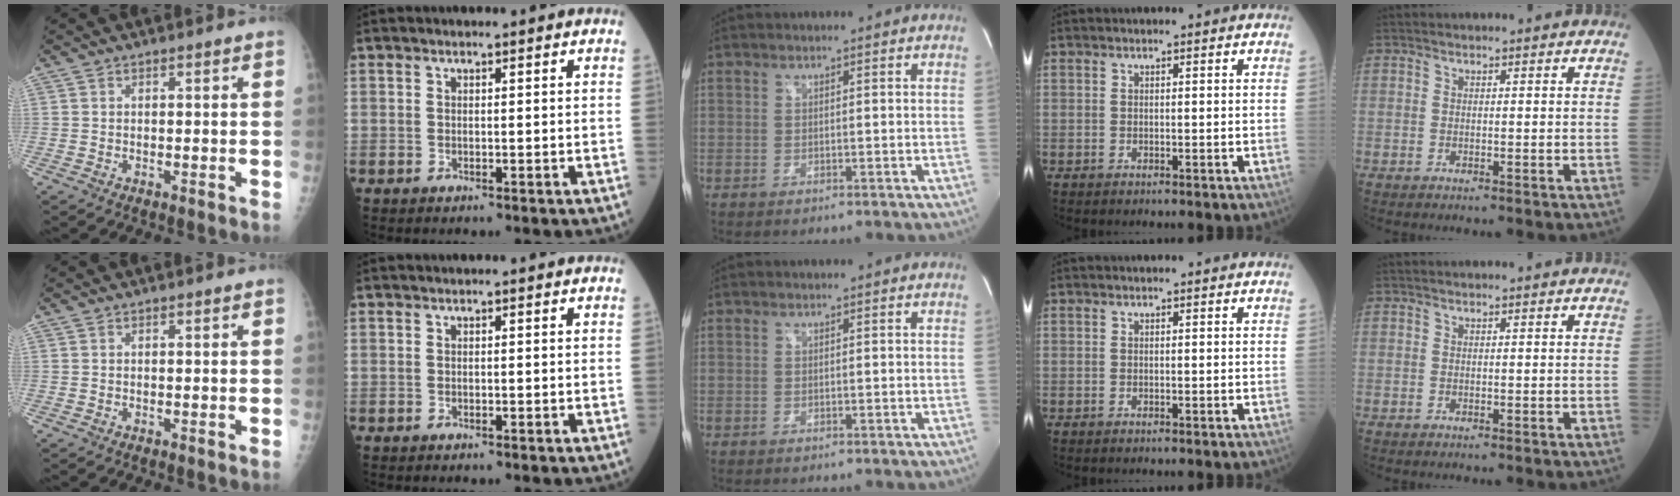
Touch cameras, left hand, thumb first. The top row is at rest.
{}